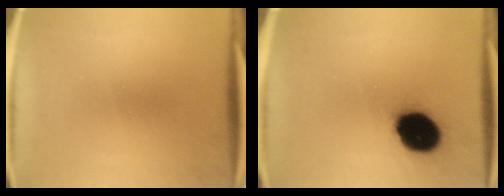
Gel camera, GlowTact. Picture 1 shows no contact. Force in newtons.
{"total": 16.4}